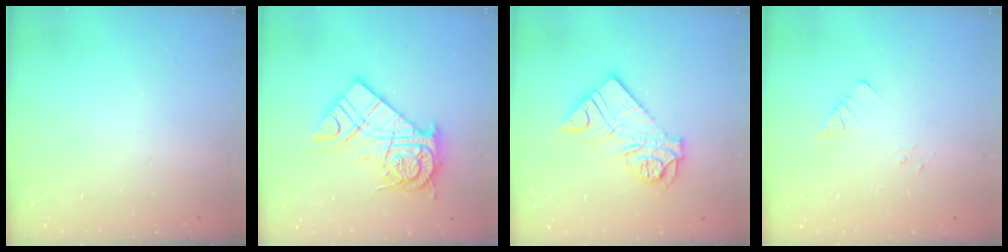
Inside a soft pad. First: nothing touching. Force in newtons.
{"total": 15.8, "press": 15.7, "slide": 1.3}
{"total": 13.1, "press": 13.0, "slide": 1.3}
{"total": 5.3, "press": 5.2, "slide": 0.6}